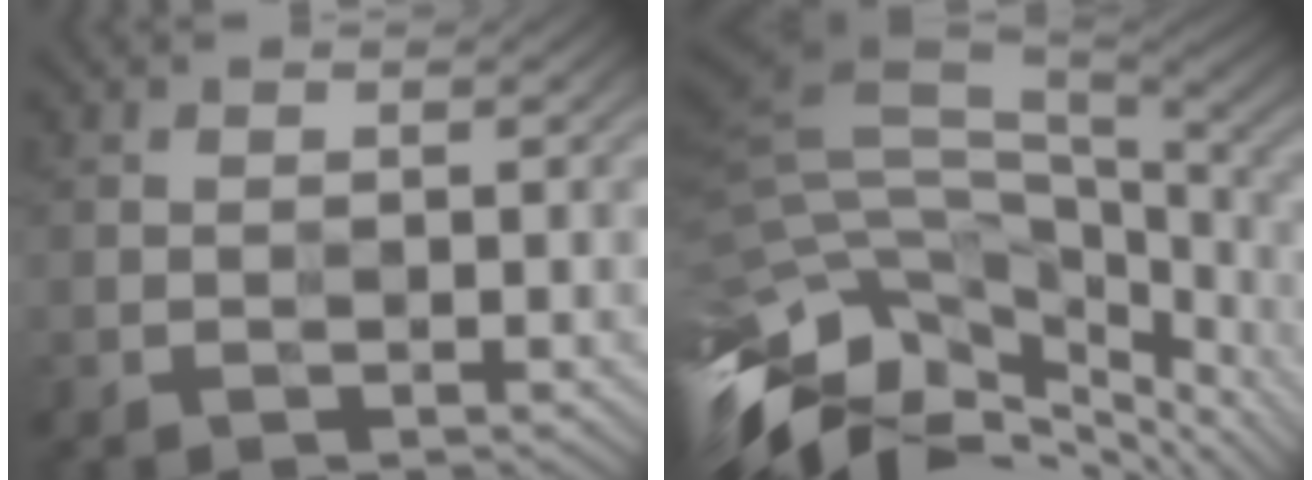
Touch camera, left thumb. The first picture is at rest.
{"total": 15.3, "force": [-4.6, 8.0, 12.2], "torque": [-0.245, -0.013, -0.047]}